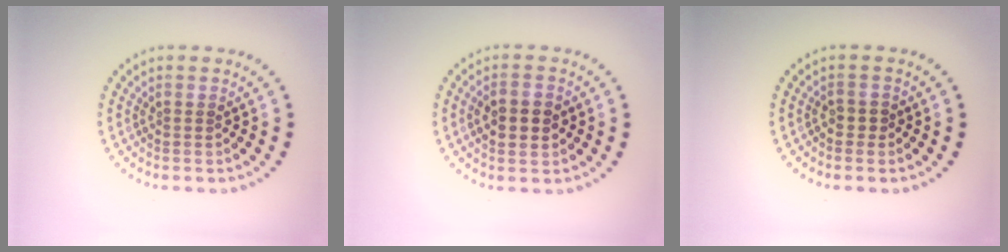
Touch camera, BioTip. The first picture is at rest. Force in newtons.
{"total": 3.9, "press": 3.9, "slide": 0.2}
{"total": 0.7, "press": 0.6, "slide": 0.4}